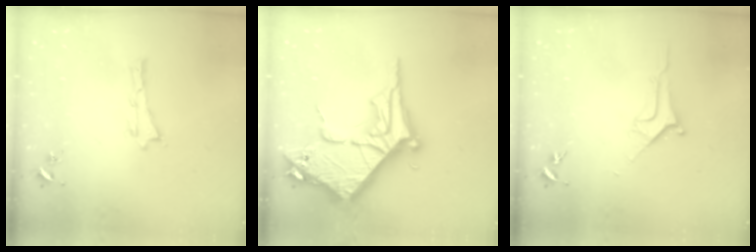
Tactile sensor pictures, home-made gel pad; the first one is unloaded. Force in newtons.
{"total": 14.6, "press": 14.5, "slide": 1.5}
{"total": 1.8, "press": 1.7, "slide": 0.2}